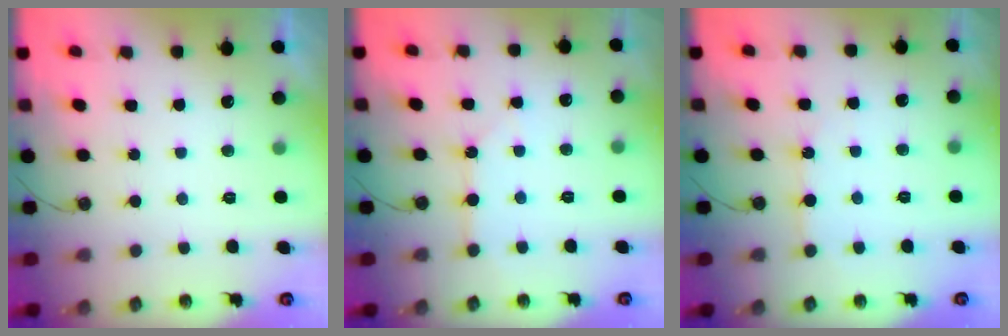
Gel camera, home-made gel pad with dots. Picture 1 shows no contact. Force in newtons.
{"total": 3.6, "press": 3.5, "slide": 0.2}
{"total": 5.0, "press": 5.0, "slide": 0.3}